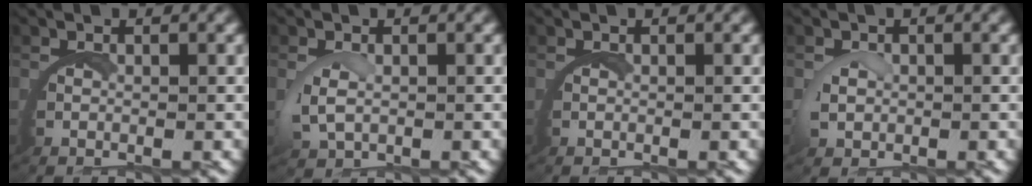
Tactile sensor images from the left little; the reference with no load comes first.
{"total": 1.8, "force": [0.5, 0.9, 1.4], "torque": [-0.055, -0.011, 0.019]}
{"total": 0.0}
{"total": 1.0, "force": [0.5, 0.5, 0.7], "torque": [-0.035, -0.006, 0.012]}